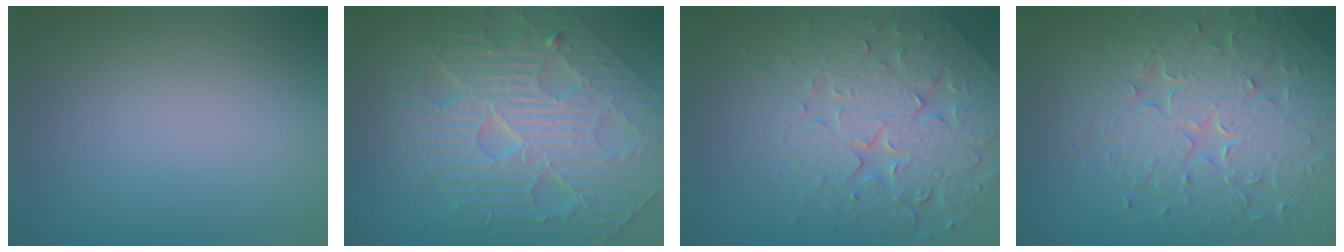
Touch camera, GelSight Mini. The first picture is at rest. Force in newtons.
{"total": 10.8, "press": 7.4, "slide": 7.9}
{"total": 6.4, "press": 5.5, "slide": 3.4}
{"total": 8.1, "press": 5.9, "slide": 5.6}